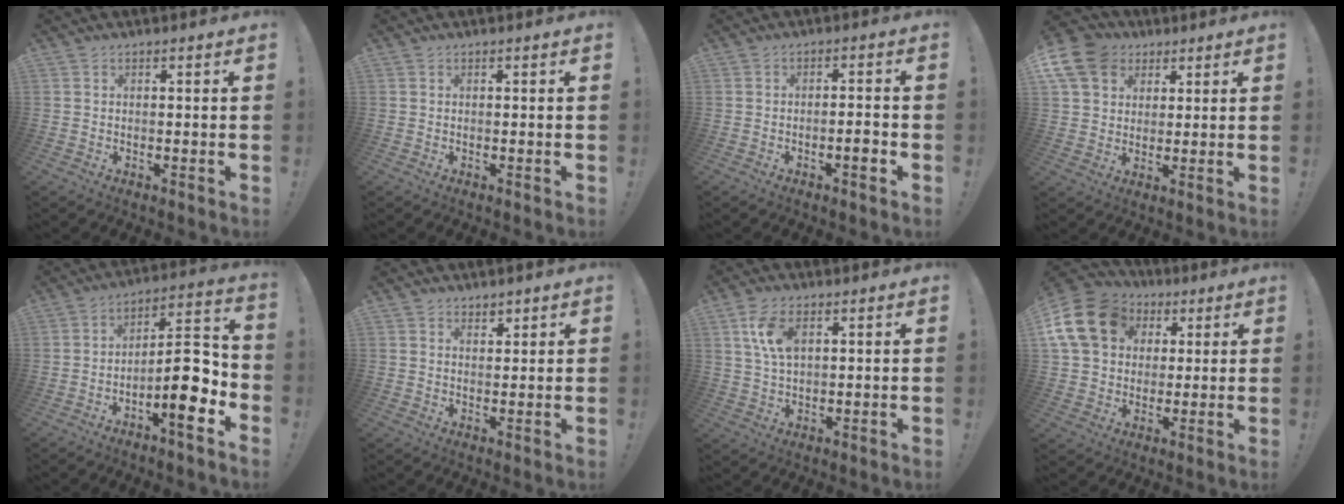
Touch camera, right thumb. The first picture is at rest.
{"total": 0.0}
{"total": 3.9, "force": [-1.8, 0.7, 3.4], "torque": [-0.049, 0.004, -0.029]}
{"total": 12.6, "force": [5.2, 10.1, 5.5], "torque": [-0.099, -0.029, 0.105]}
{"total": 13.2, "force": [-4.9, 4.0, 11.6], "torque": [-0.170, 0.025, -0.082]}
{"total": 2.4, "force": [2.1, 1.2, 0.3], "torque": [0.005, -0.014, 0.039]}
{"total": 8.1, "force": [3.0, 4.1, 6.3], "torque": [-0.131, -0.003, 0.053]}
{"total": 18.4, "force": [5.6, 14.5, 9.9], "torque": [-0.173, -0.017, 0.112]}